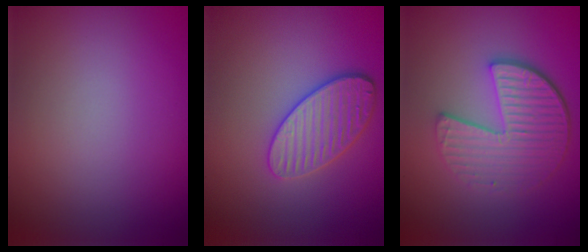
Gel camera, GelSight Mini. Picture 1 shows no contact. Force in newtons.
{"total": 3.8, "press": 3.5, "slide": 1.4}
{"total": 5.7, "press": 4.2, "slide": 3.9}